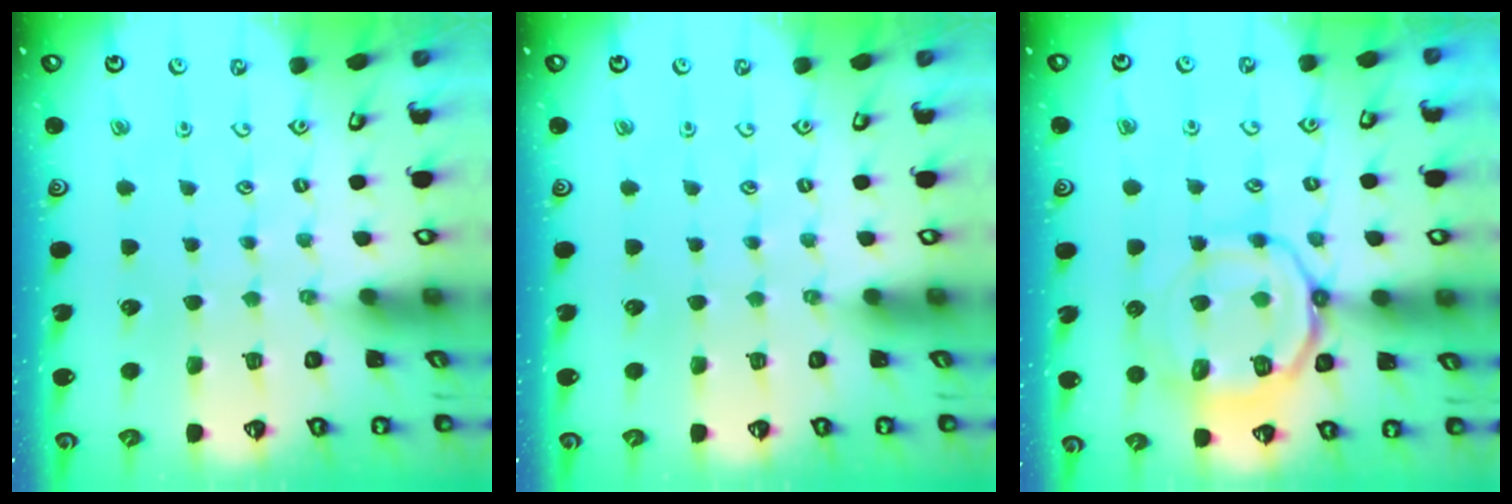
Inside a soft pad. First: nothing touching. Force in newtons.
{"total": 0.0}
{"total": 11.9, "press": 11.8, "slide": 1.0}